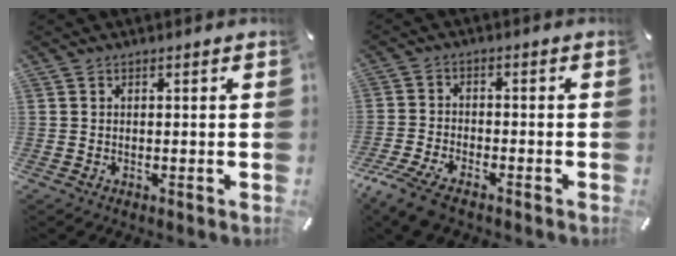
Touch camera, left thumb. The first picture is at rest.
{"total": 6.5, "force": [-4.8, 2.4, 3.7], "torque": [-0.096, 0.005, -0.094]}